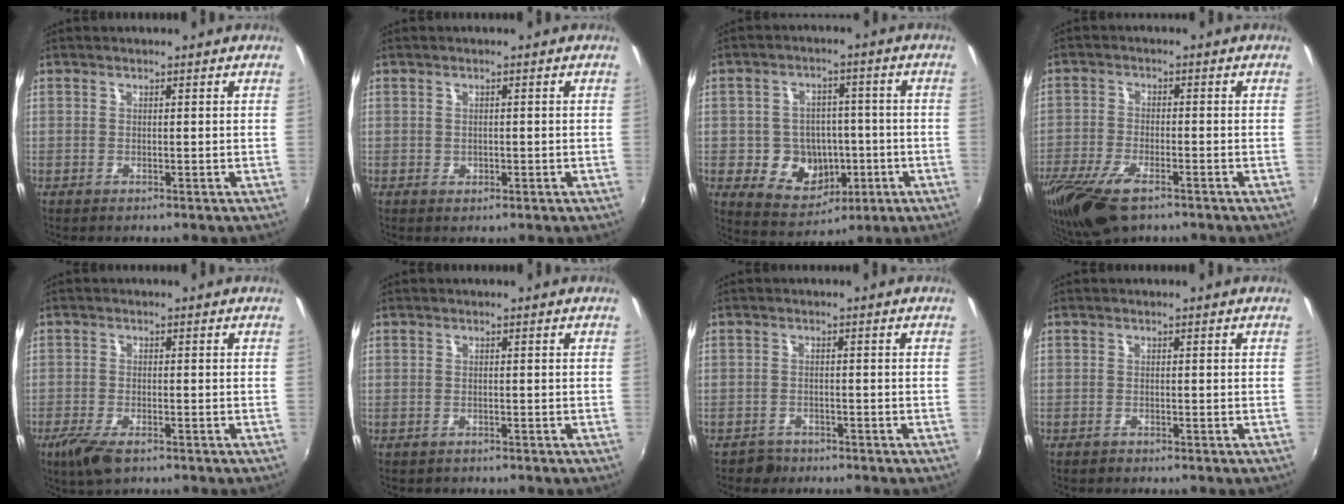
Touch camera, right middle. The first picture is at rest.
{"total": 1.0, "force": [-0.2, 0.8, 0.4], "torque": [-0.004, -0.002, -0.004]}
{"total": 11.4, "force": [-2.9, 9.8, 5.2], "torque": [-0.126, 0.015, -0.025]}
{"total": 13.7, "force": [-8.7, 5.6, 9.0], "torque": [-0.214, -0.049, -0.162]}
{"total": 5.8, "force": [-3.8, 2.0, 3.9], "torque": [-0.097, -0.021, -0.071]}
{"total": 1.0, "force": [-0.6, 0.8, -0.1], "torque": [-0.001, 0.001, -0.009]}
{"total": 2.6, "force": [-2.0, 1.7, 0.1], "torque": [-0.012, 0.002, -0.036]}
{"total": 0.8, "force": [-0.7, 0.4, 0.1], "torque": [-0.005, -0.003, -0.015]}